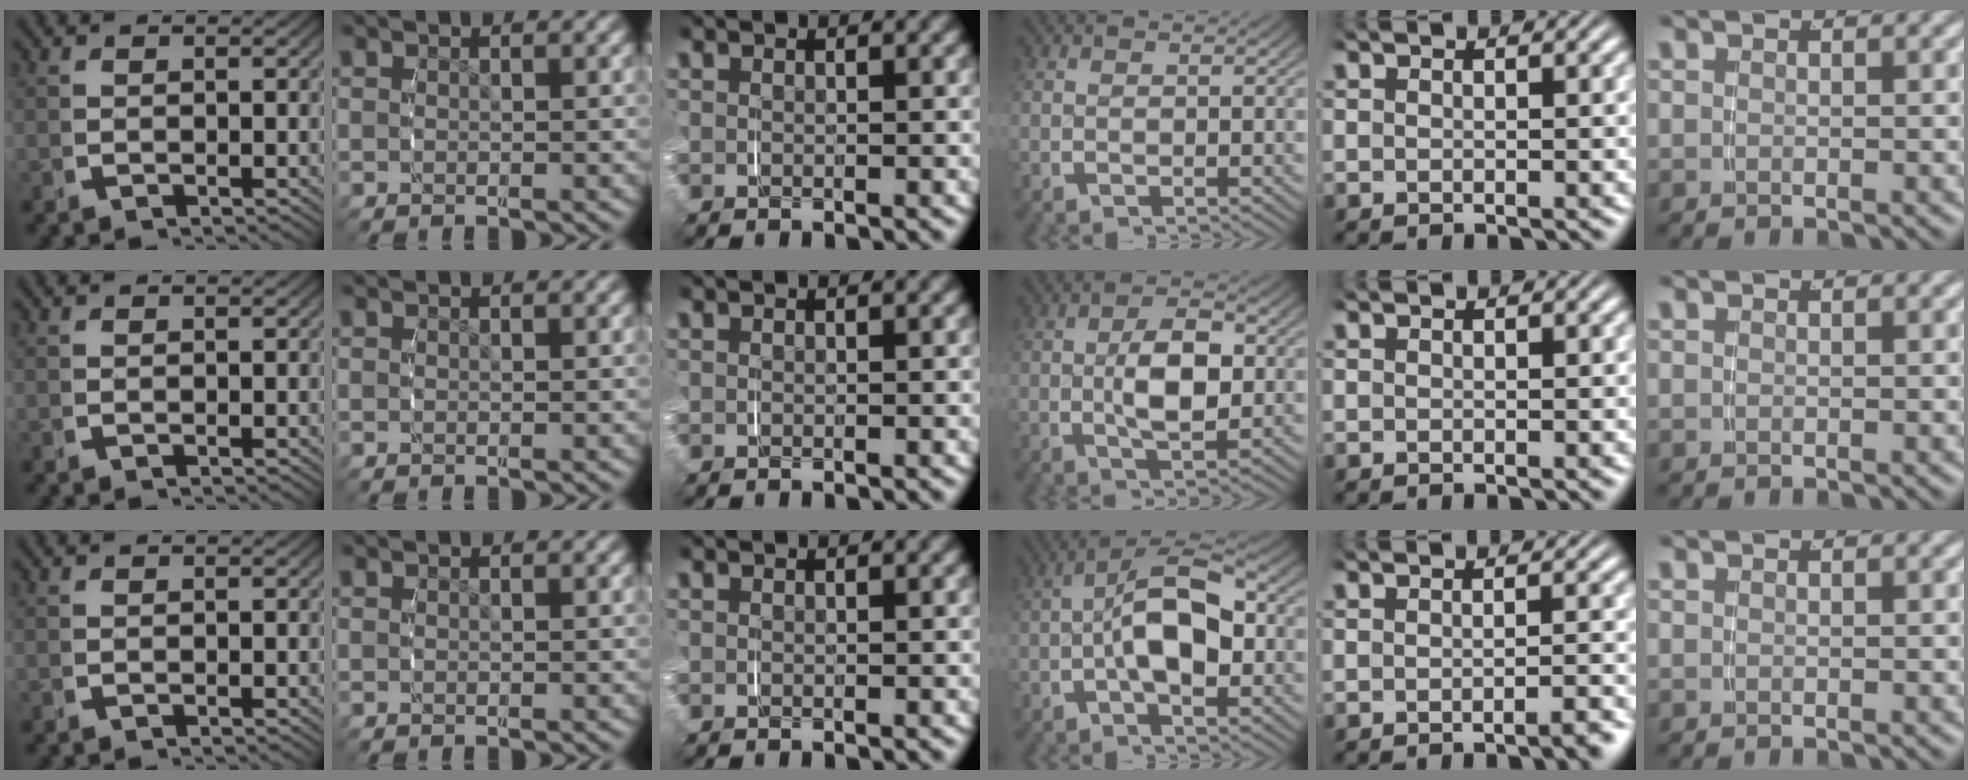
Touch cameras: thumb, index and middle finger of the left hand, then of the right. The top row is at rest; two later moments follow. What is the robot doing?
{"motion": "grasp_and_lifting", "object": "lipstick"}